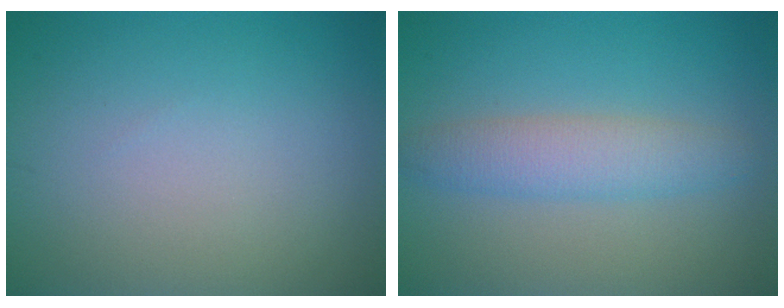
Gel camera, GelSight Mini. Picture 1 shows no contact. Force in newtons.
{"total": 3.5, "press": 3.5, "slide": 0.1}